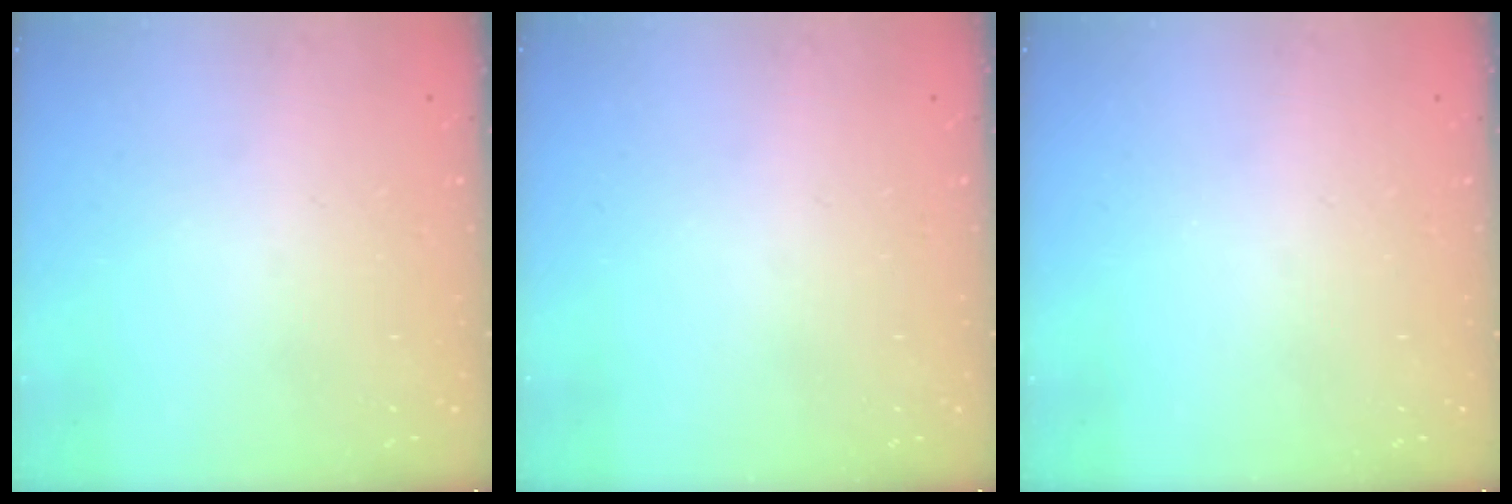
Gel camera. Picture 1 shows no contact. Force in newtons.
{"total": 0.0}
{"total": 0.0}